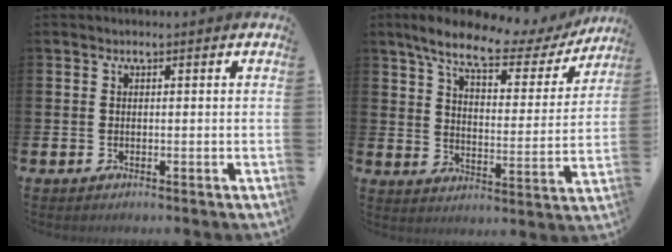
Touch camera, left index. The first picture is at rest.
{"total": 8.7, "force": [7.1, 2.3, 4.5], "torque": [-0.103, -0.044, 0.114]}